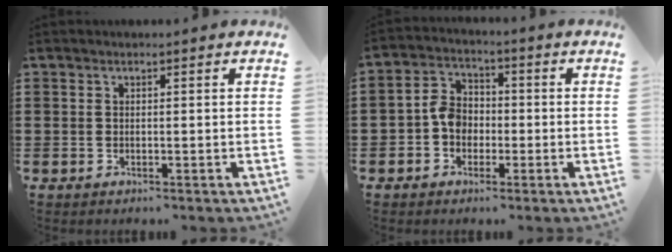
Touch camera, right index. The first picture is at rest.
{"total": 5.2, "force": [-1.2, 4.0, 3.1], "torque": [-0.078, 0.008, -0.028]}